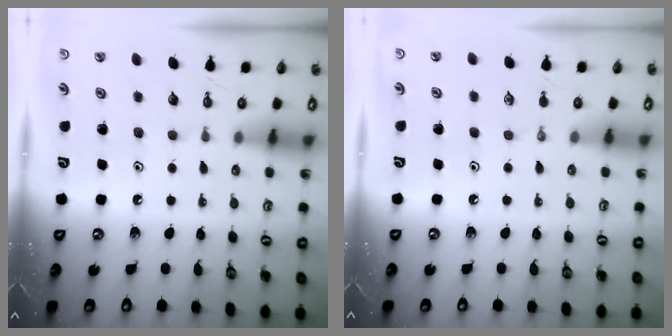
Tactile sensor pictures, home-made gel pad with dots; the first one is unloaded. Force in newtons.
{"total": 0.0}